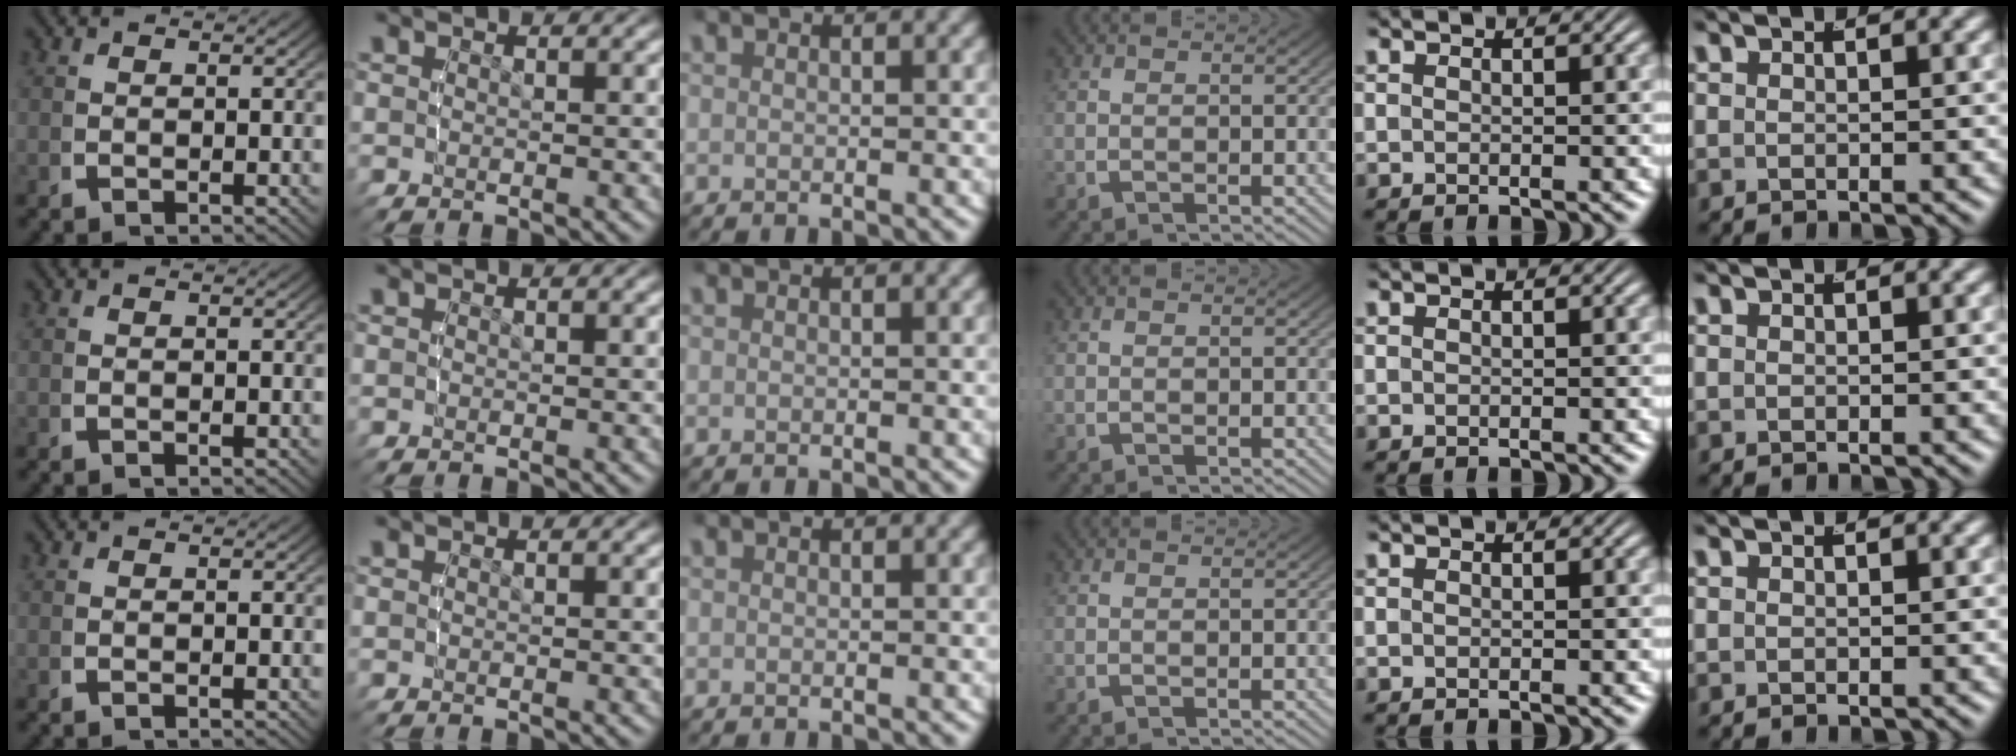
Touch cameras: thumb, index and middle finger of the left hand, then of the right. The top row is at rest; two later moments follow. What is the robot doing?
{"motion": "lift_and_place", "object": "bottle"}